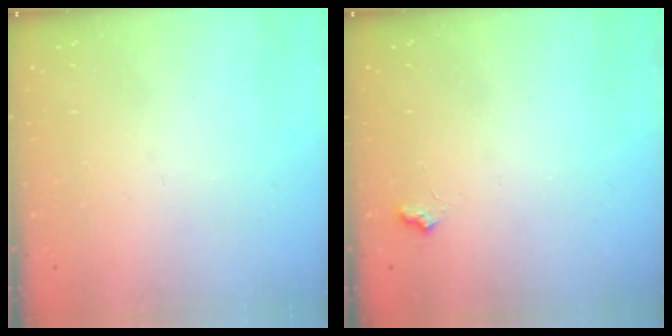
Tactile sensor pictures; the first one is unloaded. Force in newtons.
{"total": 6.0, "press": 6.0, "slide": 0.8}